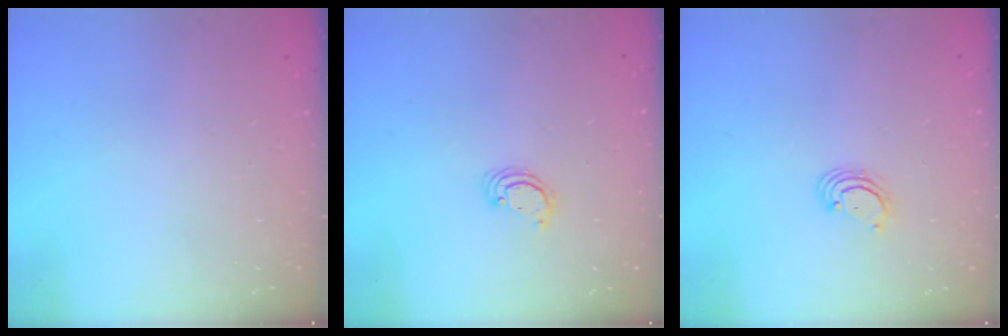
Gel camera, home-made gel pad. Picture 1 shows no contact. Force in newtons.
{"total": 2.6, "press": 2.6, "slide": 0.2}
{"total": 2.6, "press": 2.6, "slide": 0.3}